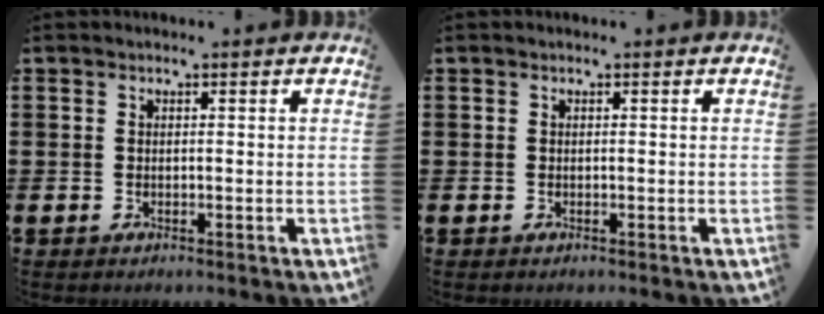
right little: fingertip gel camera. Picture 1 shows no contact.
{"total": 0.0}